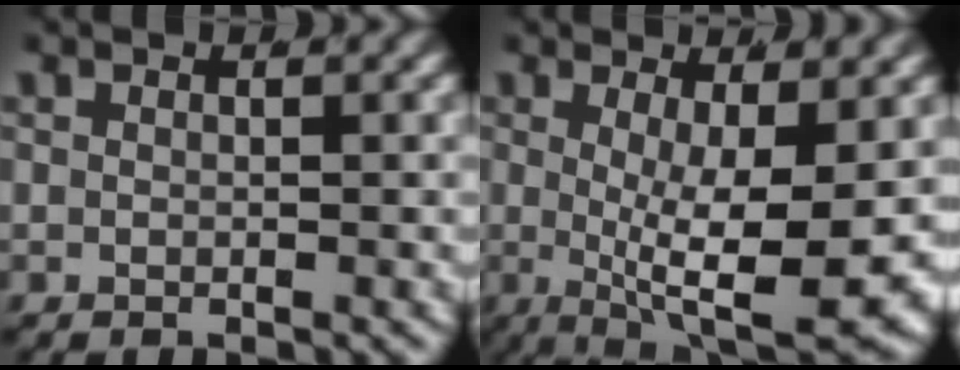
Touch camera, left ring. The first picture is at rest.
{"total": 10.5, "force": [-0.5, 3.6, 9.8], "torque": [-0.140, -0.027, 0.006]}